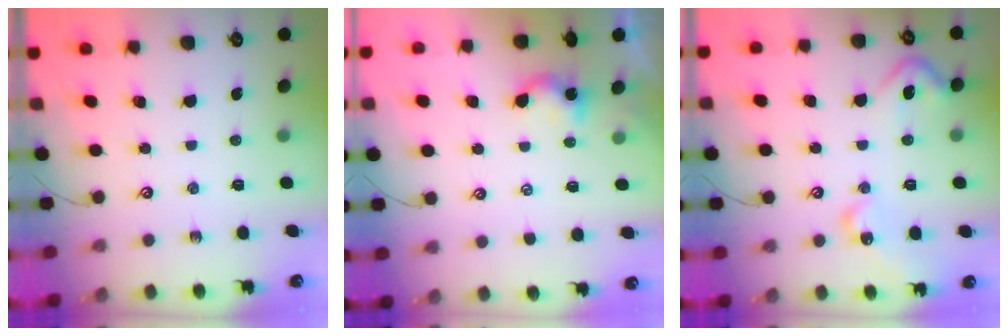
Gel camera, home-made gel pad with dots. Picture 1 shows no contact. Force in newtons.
{"total": 2.1, "press": 2.1, "slide": 0.4}
{"total": 9.9, "press": 9.8, "slide": 1.3}